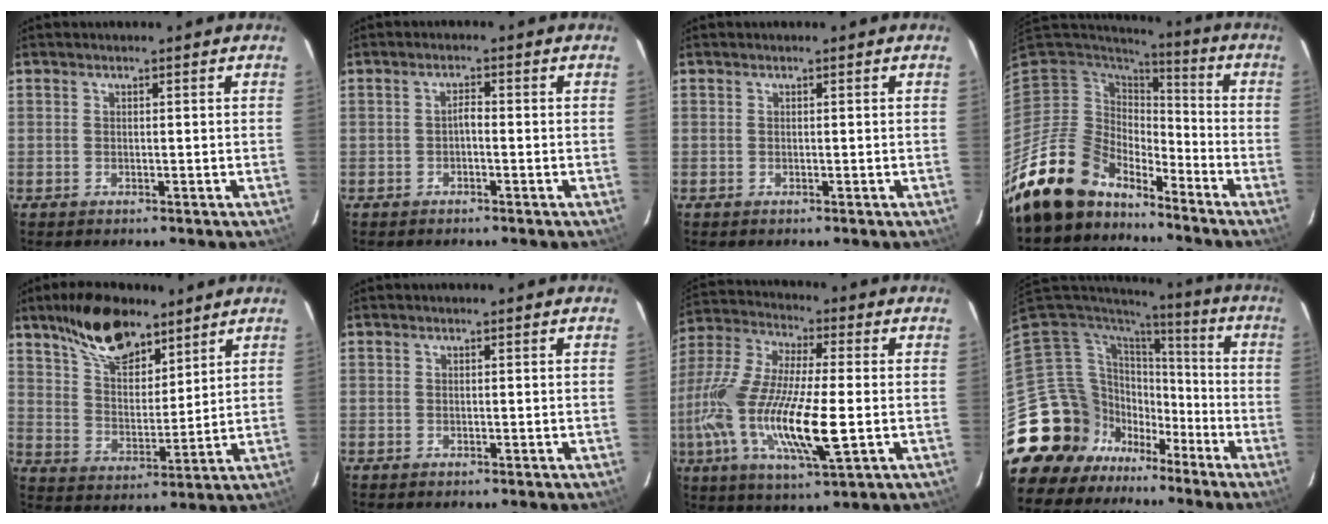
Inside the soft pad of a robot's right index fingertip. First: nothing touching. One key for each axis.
{"total": 1.3, "fx": -0.6, "fy": 0.5, "fz": 1.0, "tx": -0.019, "ty": 0.007, "tz": -0.012}
{"total": 0.0}
{"total": 15.2, "fx": -13.0, "fy": 7.1, "fz": 3.4, "tx": -0.094, "ty": 0.010, "tz": -0.235}
{"total": 14.7, "fx": 10.3, "fy": 6.6, "fz": 8.1, "tx": -0.141, "ty": 0.017, "tz": 0.188}
{"total": 0.0}
{"total": 20.6, "fx": -4.3, "fy": 4.7, "fz": 19.6, "tx": -0.401, "ty": -0.021, "tz": -0.089}
{"total": 18.2, "fx": -9.9, "fy": 14.6, "fz": 4.6, "tx": -0.132, "ty": 0.041, "tz": -0.162}